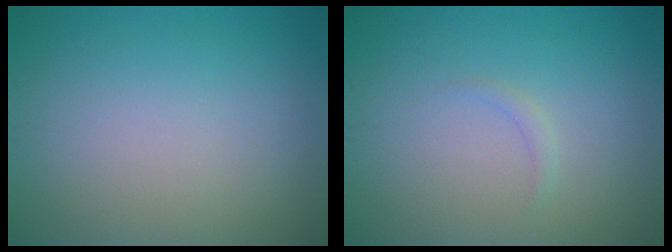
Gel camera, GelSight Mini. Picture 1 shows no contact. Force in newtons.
{"total": 0.7, "press": 0.7, "slide": 0.1}